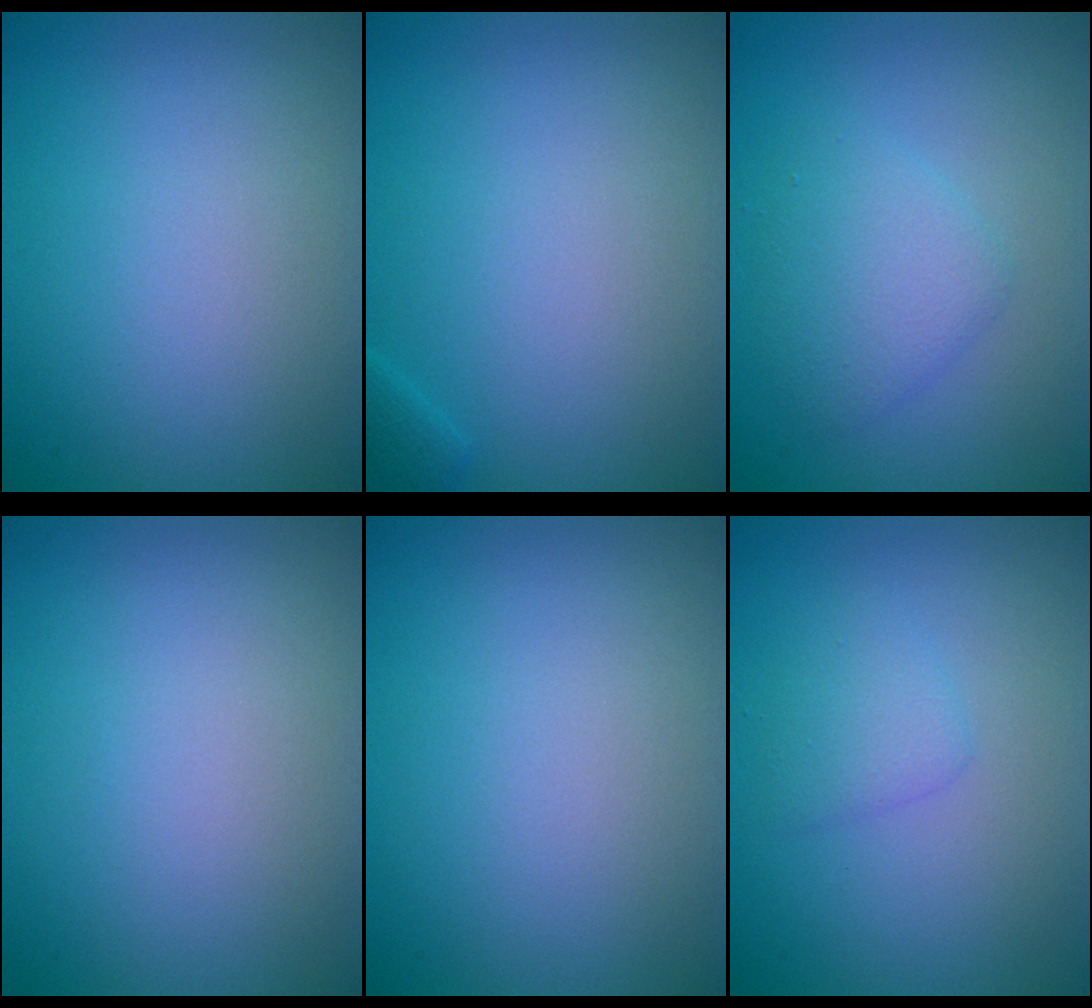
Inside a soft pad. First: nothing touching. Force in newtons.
{"total": 1.1, "press": 1.1, "slide": 0.1}
{"total": 2.9, "press": 2.9, "slide": 0.0}
{"total": 0.0}
{"total": 0.0}
{"total": 1.6, "press": 1.6, "slide": 0.1}